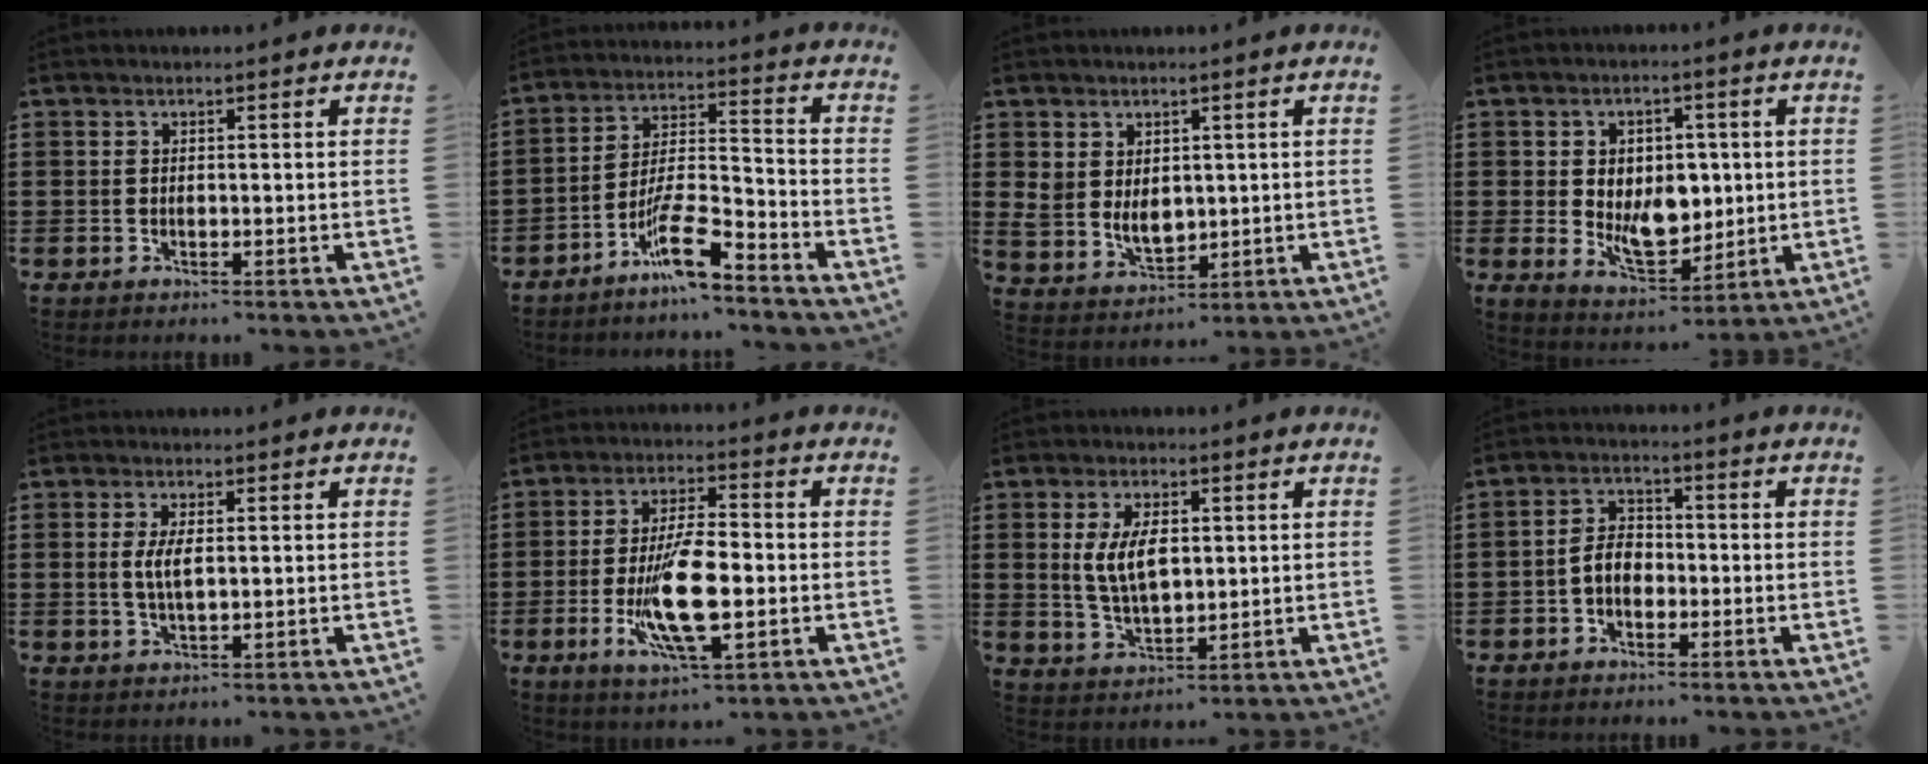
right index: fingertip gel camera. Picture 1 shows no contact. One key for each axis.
{"total": 9.1, "fx": -6.9, "fy": 1.5, "fz": 5.7, "tx": -0.114, "ty": 0.006, "tz": -0.130}
{"total": 4.7, "fx": 1.2, "fy": 3.8, "fz": 2.6, "tx": -0.060, "ty": 0.009, "tz": 0.025}
{"total": 7.7, "fx": 0.2, "fy": 5.7, "fz": 5.2, "tx": -0.079, "ty": 0.009, "tz": 0.005}
{"total": 3.5, "fx": 0.4, "fy": 1.2, "fz": 3.3, "tx": -0.072, "ty": 0.001, "tz": 0.002}
{"total": 11.6, "fx": -2.6, "fy": 3.7, "fz": 10.6, "tx": -0.216, "ty": -0.013, "tz": -0.046}
{"total": 7.0, "fx": 1.0, "fy": 3.4, "fz": 6.0, "tx": -0.120, "ty": 0.004, "tz": 0.013}
{"total": 4.3, "fx": -1.2, "fy": 2.8, "fz": 3.0, "tx": -0.072, "ty": 0.004, "tz": -0.028}